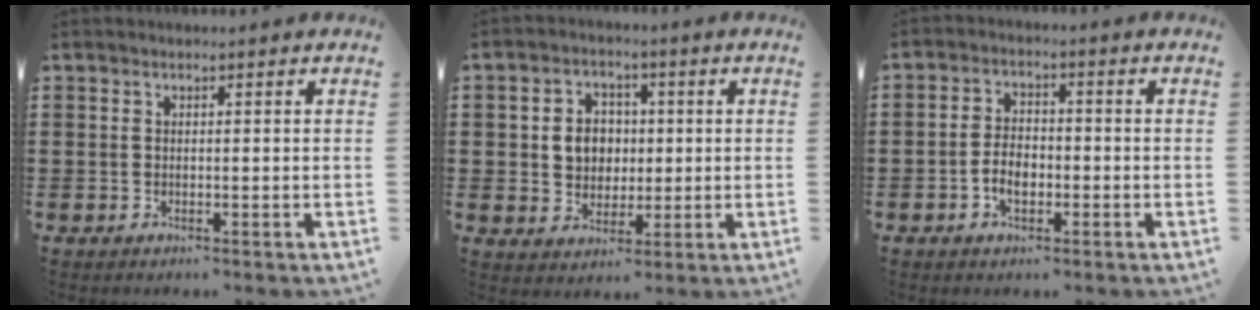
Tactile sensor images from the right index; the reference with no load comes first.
{"total": 5.7, "force": [0.4, 5.0, 2.7], "torque": [-0.061, 0.014, 0.003]}
{"total": 4.0, "force": [-1.5, 2.1, 3.1], "torque": [-0.072, -0.003, -0.031]}